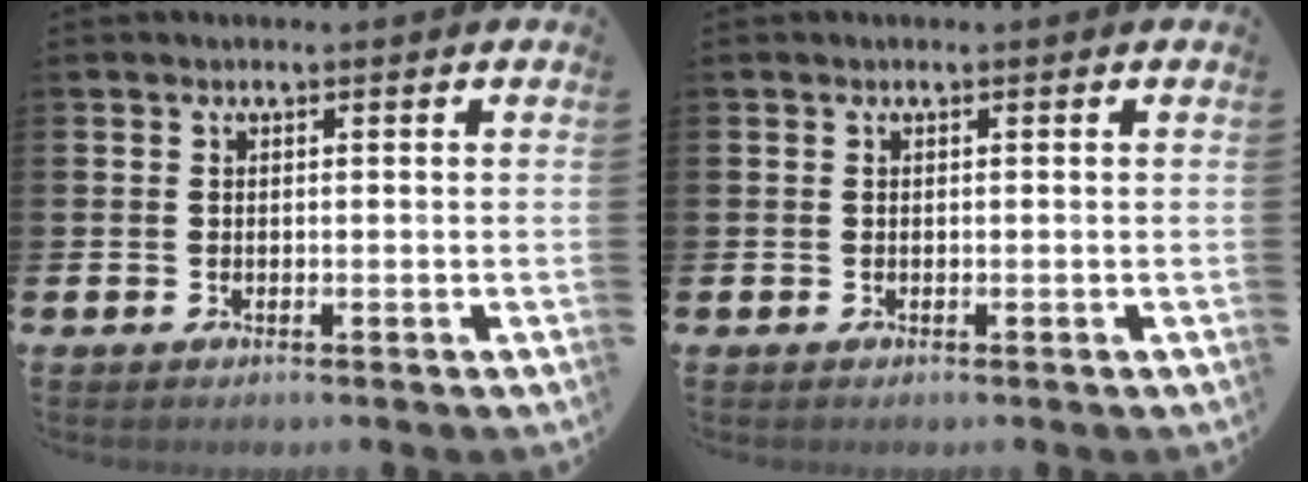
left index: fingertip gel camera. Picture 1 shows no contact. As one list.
[{"total": 0.0}]